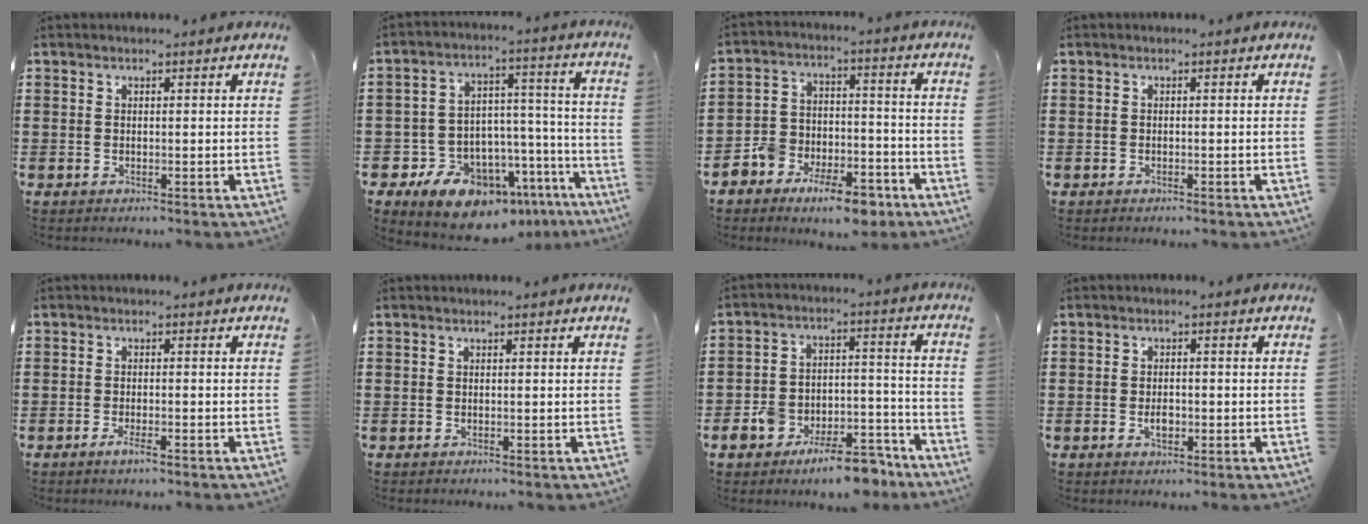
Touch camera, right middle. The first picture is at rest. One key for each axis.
{"total": 12.0, "fx": -10.3, "fy": 5.0, "fz": 3.6, "tx": -0.068, "ty": 0.049, "tz": -0.187}
{"total": 8.9, "fx": -7.1, "fy": 3.9, "fz": 3.6, "tx": -0.069, "ty": 0.032, "tz": -0.134}
{"total": 0.5, "fx": -0.5, "fy": 0.1, "fz": 0.1, "tx": -0.004, "ty": -0.002, "tz": -0.009}
{"total": 2.2, "fx": -1.3, "fy": 0.4, "fz": 1.8, "tx": -0.031, "ty": -0.002, "tz": -0.024}
{"total": 0.0}
{"total": 9.9, "fx": -7.9, "fy": 3.4, "fz": 4.9, "tx": -0.084, "ty": 0.036, "tz": -0.147}
{"total": 2.5, "fx": -0.8, "fy": 1.2, "fz": 2.0, "tx": -0.039, "ty": -0.001, "tz": -0.013}